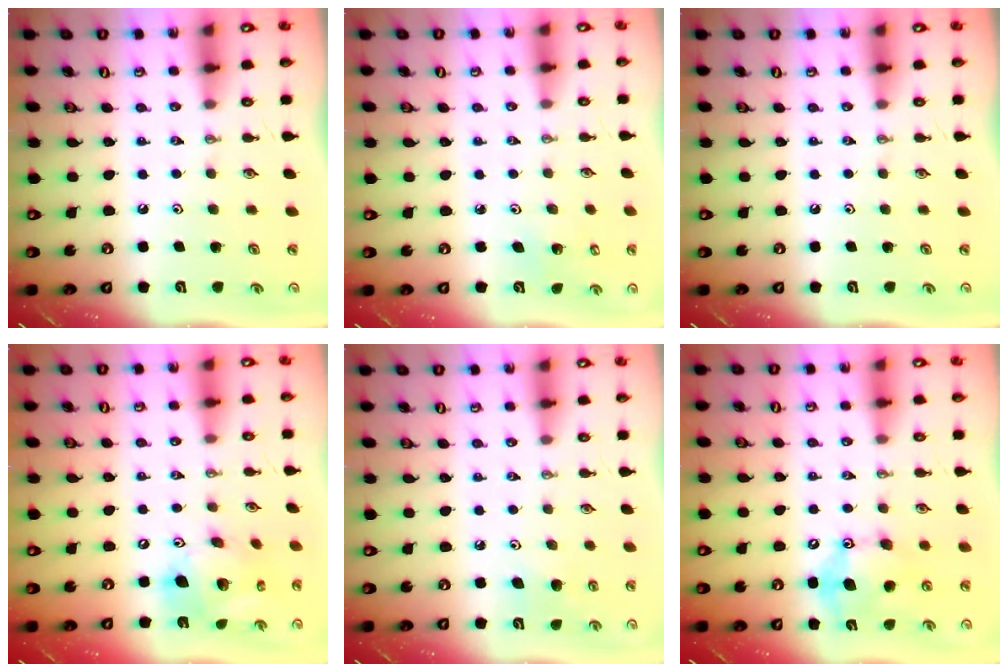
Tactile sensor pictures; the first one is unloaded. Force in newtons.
{"total": 2.0, "press": 2.0, "slide": 0.2}
{"total": 0.0}
{"total": 14.8, "press": 14.7, "slide": 2.0}
{"total": 6.8, "press": 6.6, "slide": 1.8}
{"total": 12.4, "press": 12.4, "slide": 0.2}